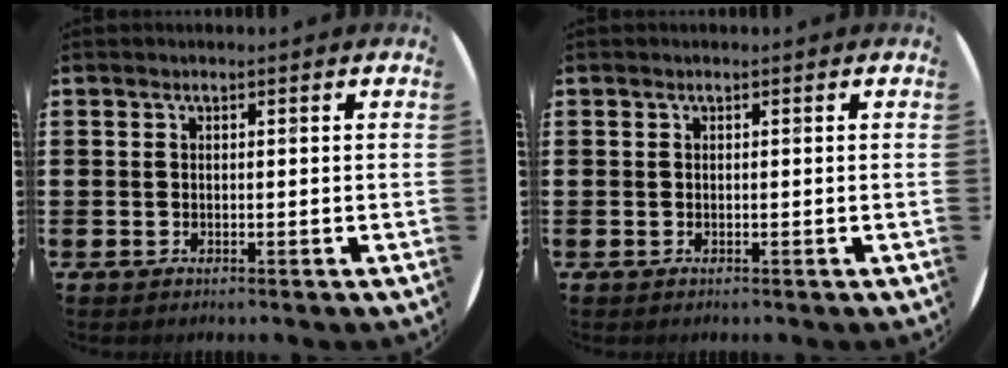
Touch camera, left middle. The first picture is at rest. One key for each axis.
{"total": 0.0}